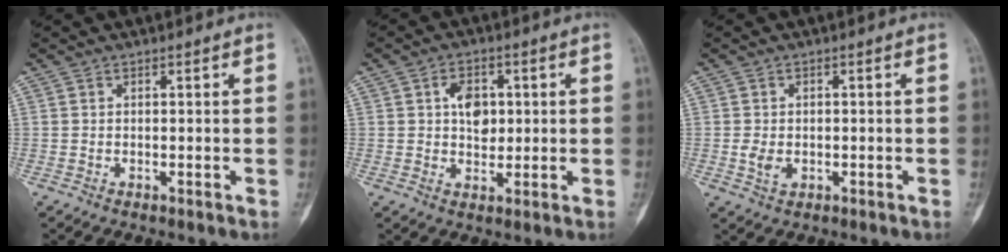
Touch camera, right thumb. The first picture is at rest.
{"total": 5.8, "force": [1.2, 4.0, 4.0], "torque": [-0.041, -0.003, 0.017]}
{"total": 2.9, "force": [-0.5, 2.0, 2.0], "torque": [-0.039, -0.002, -0.006]}